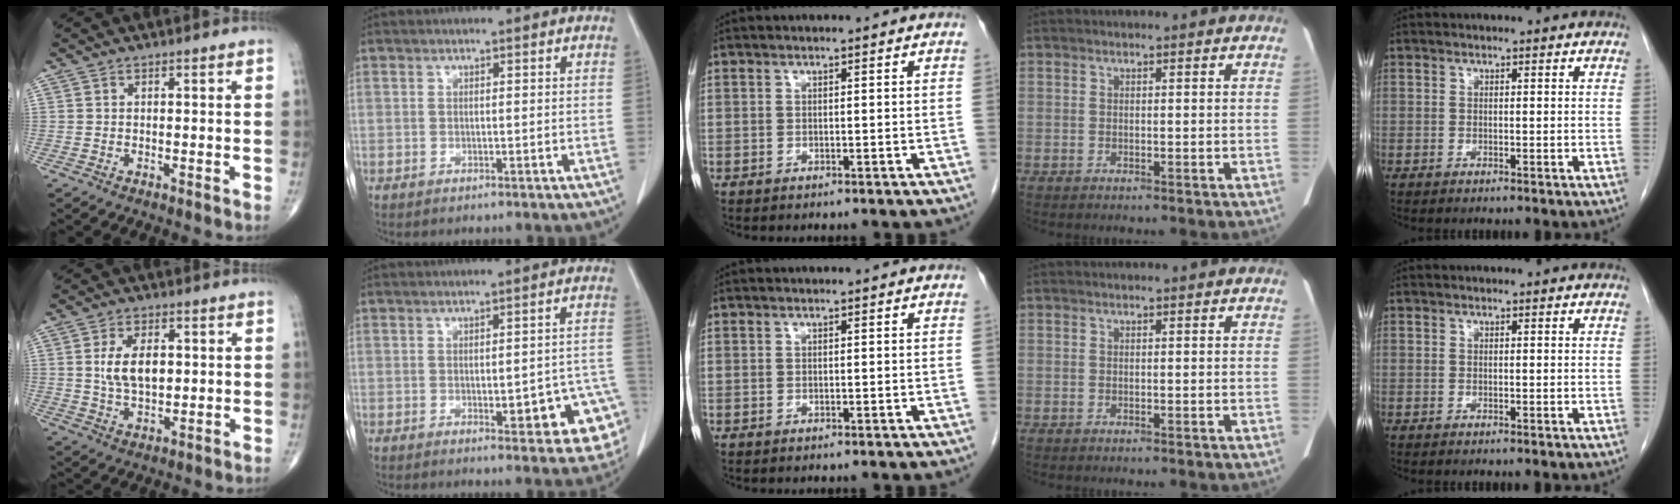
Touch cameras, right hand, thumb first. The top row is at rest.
{"thumb": {"total": 8.0, "force": [1.2, 4.7, 6.4], "torque": [-0.104, -0.006, 0.025]}, "index": {"total": 10.7, "force": [-4.1, 3.2, 9.3], "torque": [-0.063, 0.024, -0.042]}}